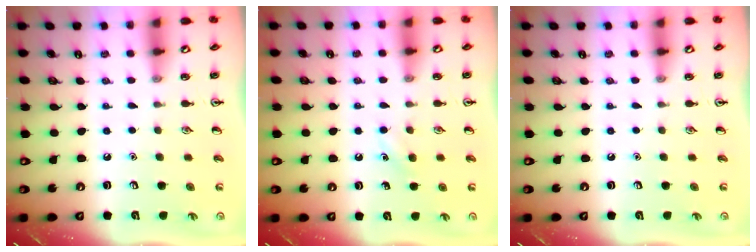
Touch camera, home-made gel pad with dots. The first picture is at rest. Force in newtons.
{"total": 4.3, "press": 4.1, "slide": 1.4}
{"total": 0.0}